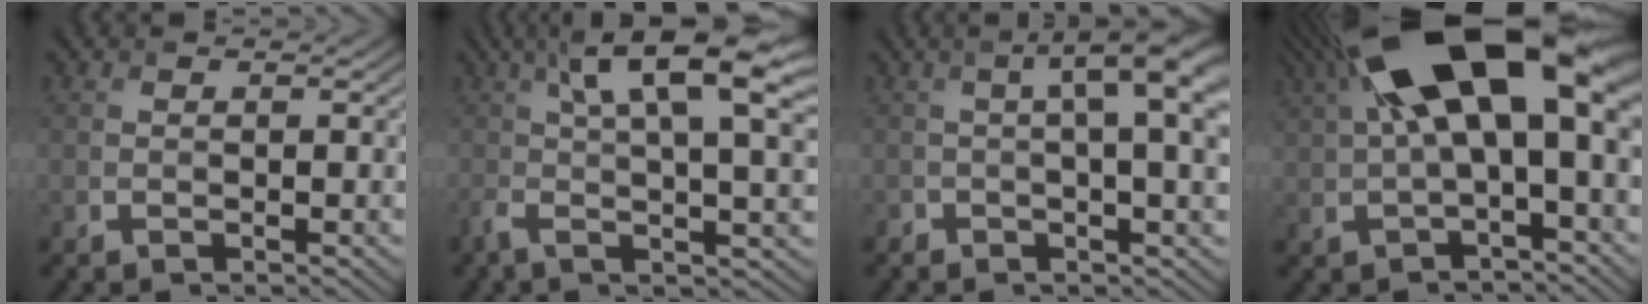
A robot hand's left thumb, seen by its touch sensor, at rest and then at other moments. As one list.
[{"total": 11.8, "force": [2.7, 3.1, 11.0], "torque": [-0.188, 0.005, 0.050]}, {"total": 7.7, "force": [1.0, 2.3, 7.3], "torque": [-0.093, 0.011, 0.017]}, {"total": 18.0, "force": [5.7, 7.0, 15.6], "torque": [-0.280, 0.029, 0.101]}]